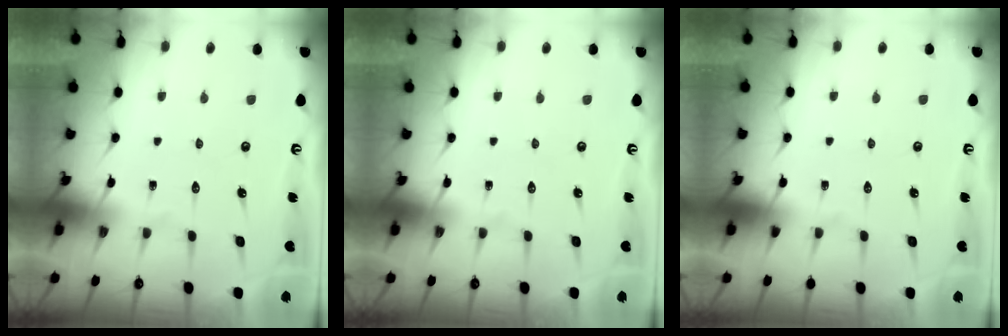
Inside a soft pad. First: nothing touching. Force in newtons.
{"total": 0.0}
{"total": 0.0}